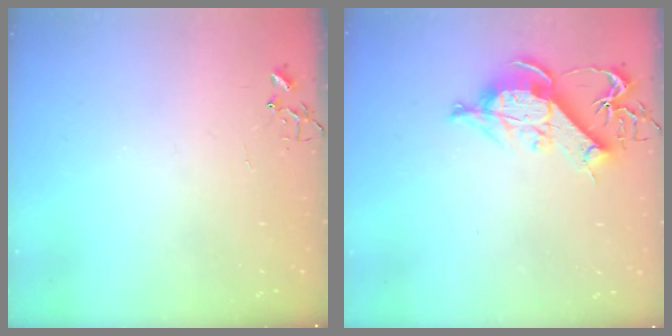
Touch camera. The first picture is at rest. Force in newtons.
{"total": 11.0, "press": 11.0, "slide": 1.3}